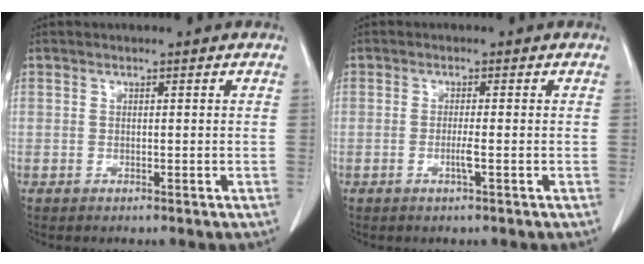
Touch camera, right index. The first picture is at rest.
{"total": 1.7, "force": [-0.7, -0.3, 1.6], "torque": [-0.033, -0.003, -0.014]}